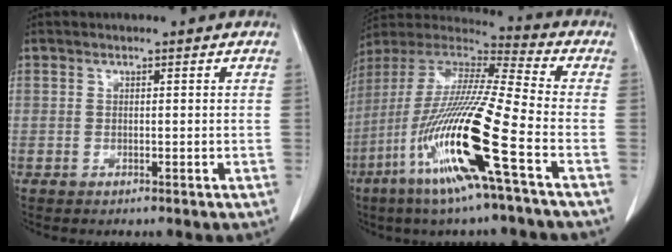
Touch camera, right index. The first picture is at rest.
{"total": 19.8, "force": [-7.9, -0.3, 18.2], "torque": [-0.388, -0.035, -0.161]}